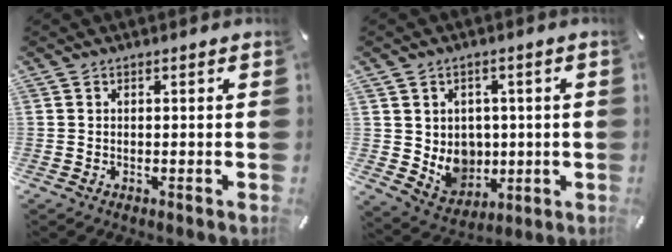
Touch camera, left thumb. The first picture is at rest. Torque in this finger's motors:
{"motor_torque": [0.25, 0.17, 0.05, -0.07, 0.10]}